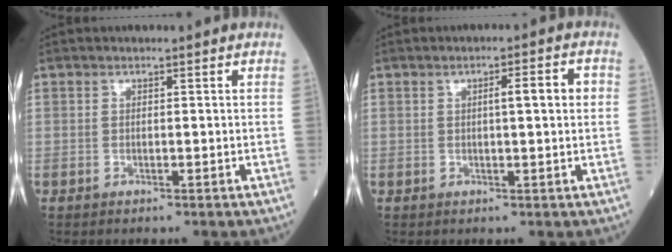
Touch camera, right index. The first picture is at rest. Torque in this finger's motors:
{"motor_torque": [0.50, 0.11, 0.33, 0.07]}